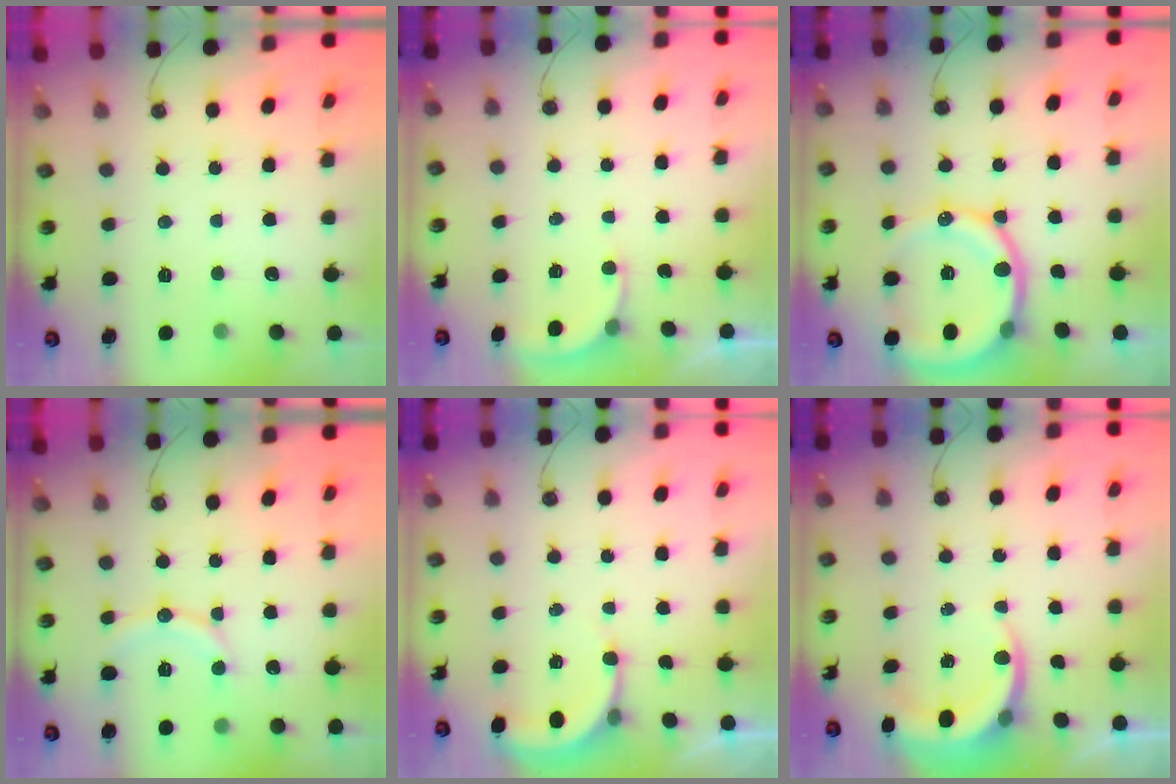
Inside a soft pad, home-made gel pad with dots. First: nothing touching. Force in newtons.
{"total": 2.6, "press": 2.6, "slide": 0.2}
{"total": 16.7, "press": 16.6, "slide": 2.3}
{"total": 10.9, "press": 10.9, "slide": 1.0}
{"total": 3.7, "press": 3.7, "slide": 0.2}
{"total": 5.5, "press": 5.5, "slide": 0.3}